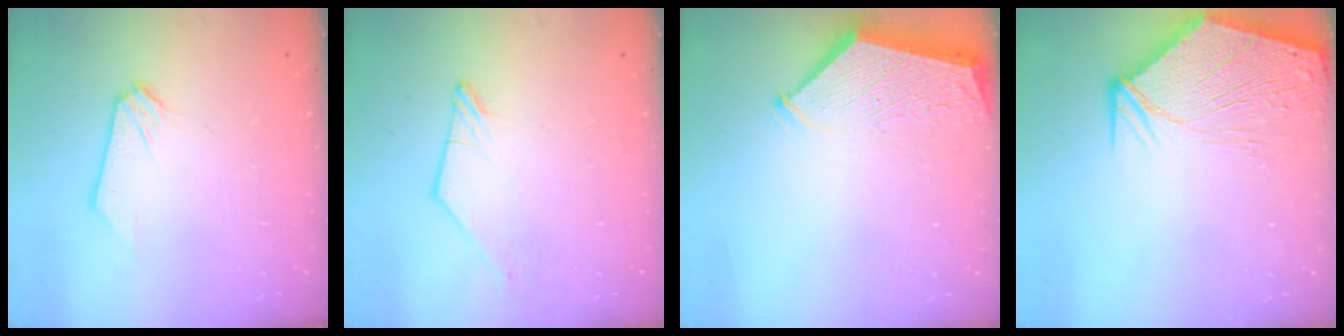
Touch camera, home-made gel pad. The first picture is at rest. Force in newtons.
{"total": 0.8, "press": 0.8, "slide": 0.2}
{"total": 2.9, "press": 2.9, "slide": 0.4}
{"total": 11.3, "press": 11.2, "slide": 1.3}